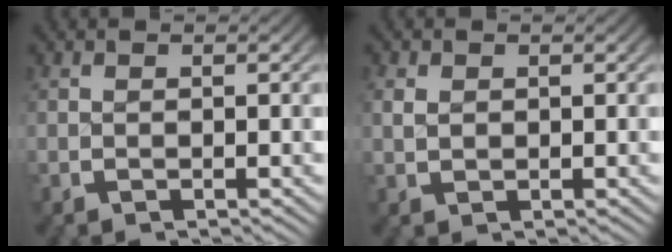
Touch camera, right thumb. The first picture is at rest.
{"total": 1.4, "force": [0.4, 1.2, 0.8], "torque": [-0.012, 0.001, 0.012]}